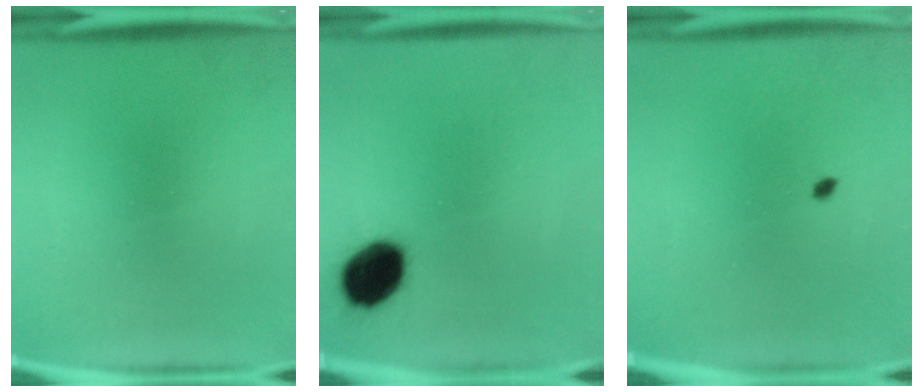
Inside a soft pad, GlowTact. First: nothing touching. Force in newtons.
{"total": 12.4}
{"total": 0.8}